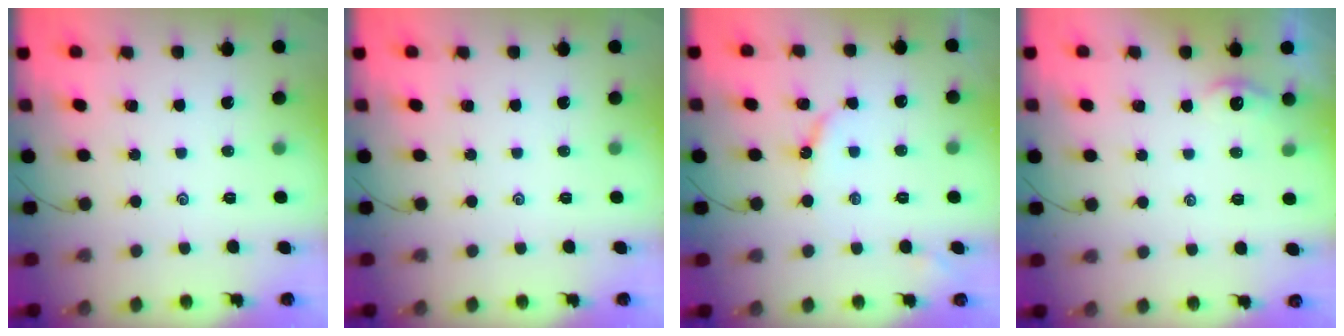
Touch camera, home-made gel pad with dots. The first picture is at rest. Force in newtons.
{"total": 0.0}
{"total": 5.4, "press": 5.4, "slide": 0.7}
{"total": 2.7, "press": 2.7, "slide": 0.3}